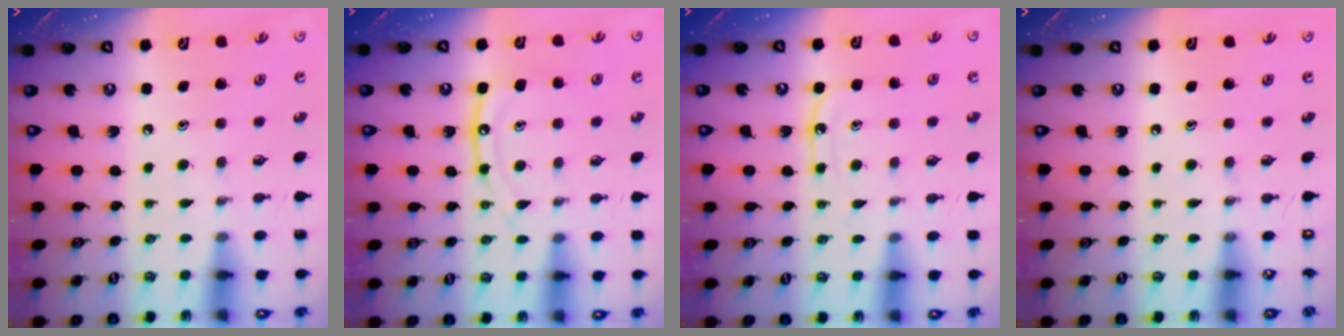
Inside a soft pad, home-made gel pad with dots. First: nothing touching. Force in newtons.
{"total": 11.0, "press": 11.0, "slide": 0.9}
{"total": 7.0, "press": 6.9, "slide": 0.6}
{"total": 0.0}